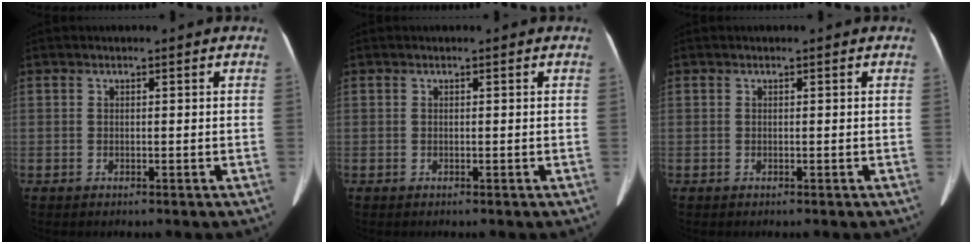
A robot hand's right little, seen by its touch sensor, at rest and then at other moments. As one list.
[{"total": 0.0}, {"total": 0.0}]